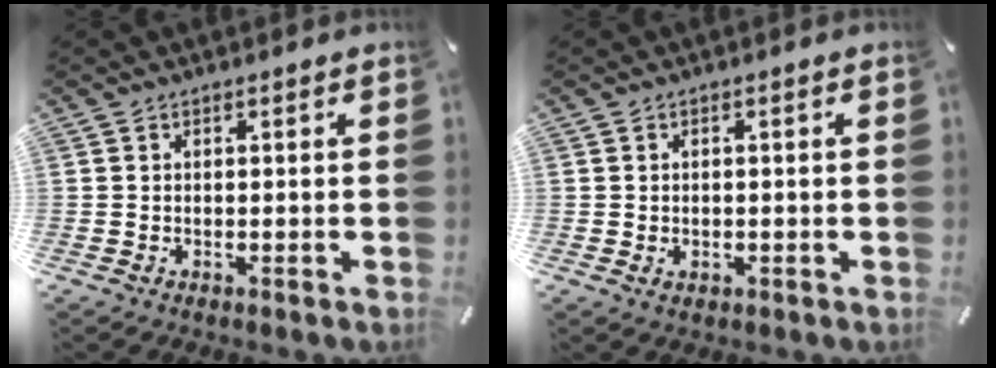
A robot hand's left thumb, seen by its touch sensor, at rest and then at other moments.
{"total": 0.9, "force": [-0.2, 0.8, 0.4], "torque": [-0.010, 0.004, -0.005]}